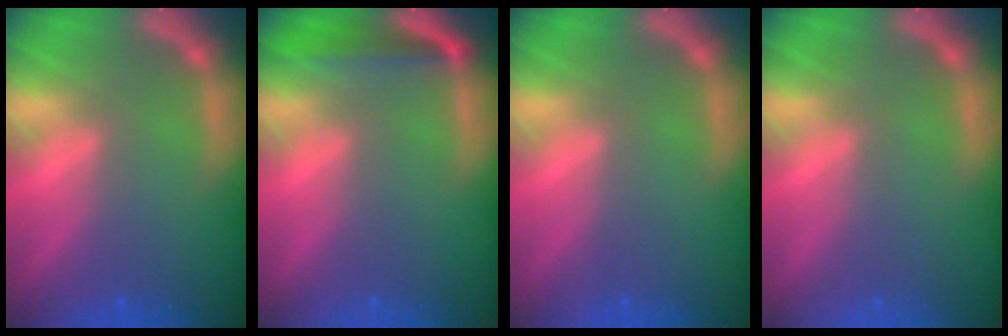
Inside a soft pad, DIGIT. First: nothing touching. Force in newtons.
{"total": 3.0}
{"total": 0.0}
{"total": 0.0}